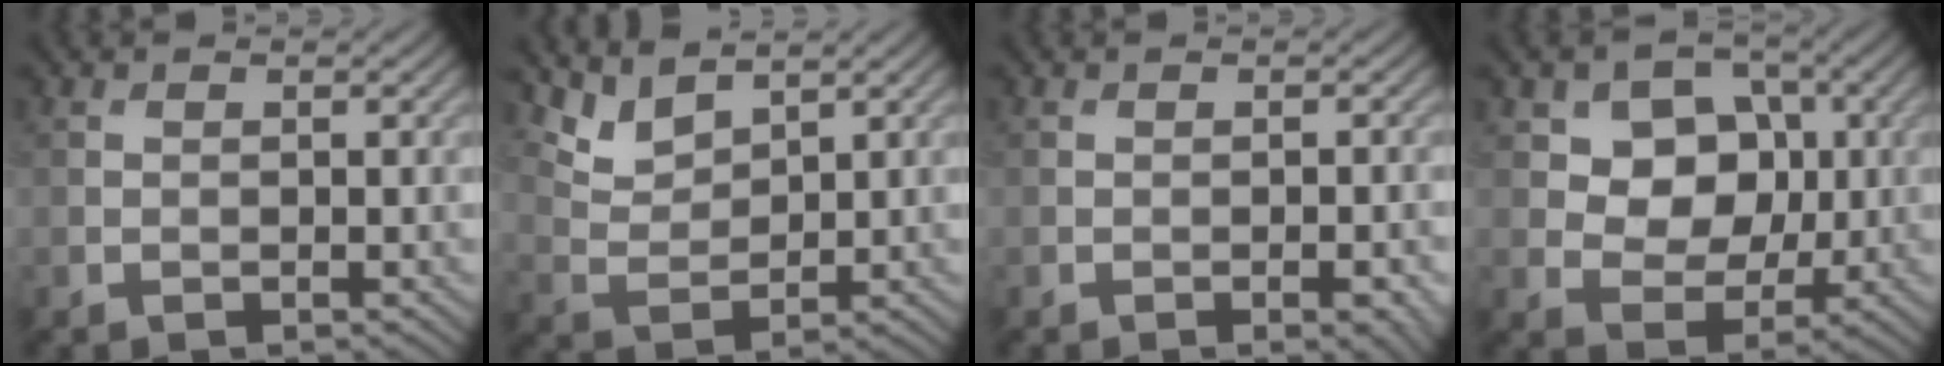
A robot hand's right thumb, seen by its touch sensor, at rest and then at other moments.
{"total": 4.3, "force": [3.7, 1.4, 1.7], "torque": [-0.054, -0.006, 0.082]}
{"total": 2.8, "force": [-1.3, 0.8, 2.3], "torque": [-0.031, 0.002, -0.013]}
{"total": 7.8, "force": [1.8, 6.3, 4.3], "torque": [-0.094, -0.006, 0.023]}